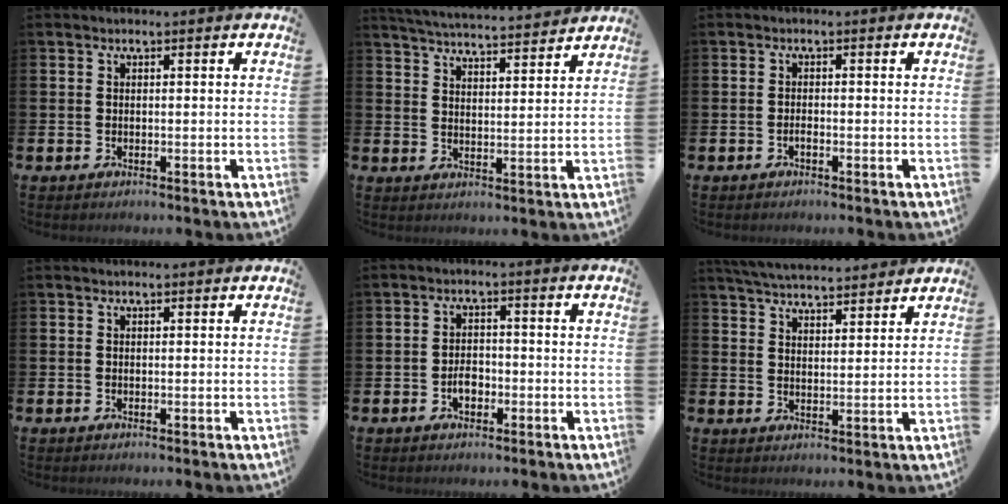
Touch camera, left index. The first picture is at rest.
{"total": 5.0, "force": [4.9, 0.1, 0.5], "torque": [-0.028, -0.034, 0.086]}
{"total": 0.7, "force": [-0.5, 0.1, 0.4], "torque": [-0.014, -0.002, -0.007]}
{"total": 0.0}
{"total": 2.6, "force": [-0.9, 1.7, 1.8], "torque": [-0.022, 0.000, -0.021]}
{"total": 5.2, "force": [5.2, 0.3, 0.4], "torque": [-0.027, -0.026, 0.094]}